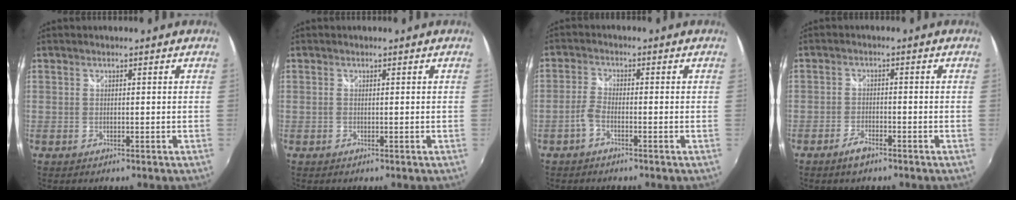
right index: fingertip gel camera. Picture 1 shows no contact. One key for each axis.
{"total": 0.0}
{"total": 2.6, "fx": -1.6, "fy": 0.8, "fz": 1.9, "tx": -0.052, "ty": 0.004, "tz": -0.036}
{"total": 3.2, "fx": -2.6, "fy": 0.9, "fz": 1.6, "tx": -0.045, "ty": -0.002, "tz": -0.052}